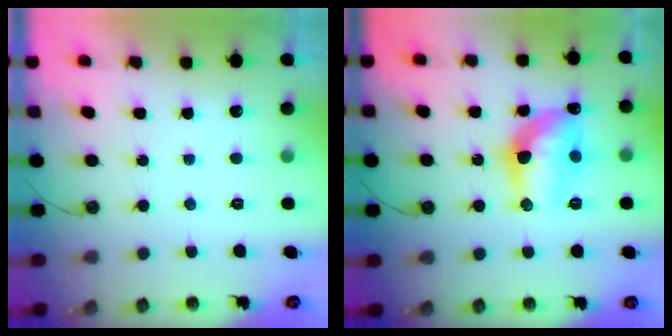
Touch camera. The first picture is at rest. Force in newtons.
{"total": 15.2, "press": 14.6, "slide": 4.3}